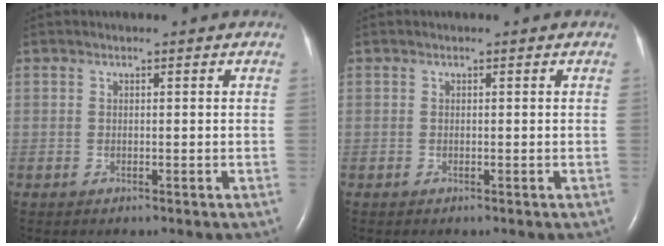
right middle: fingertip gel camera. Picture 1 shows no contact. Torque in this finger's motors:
{"motor_torque": [0.12, -0.11, -0.03, 0.00]}